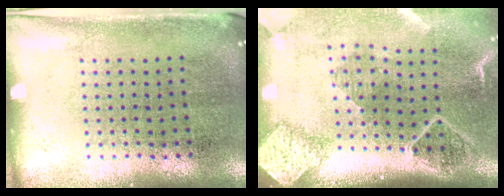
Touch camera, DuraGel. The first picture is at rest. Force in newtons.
{"total": 2.7, "press": 2.0, "slide": 1.8}